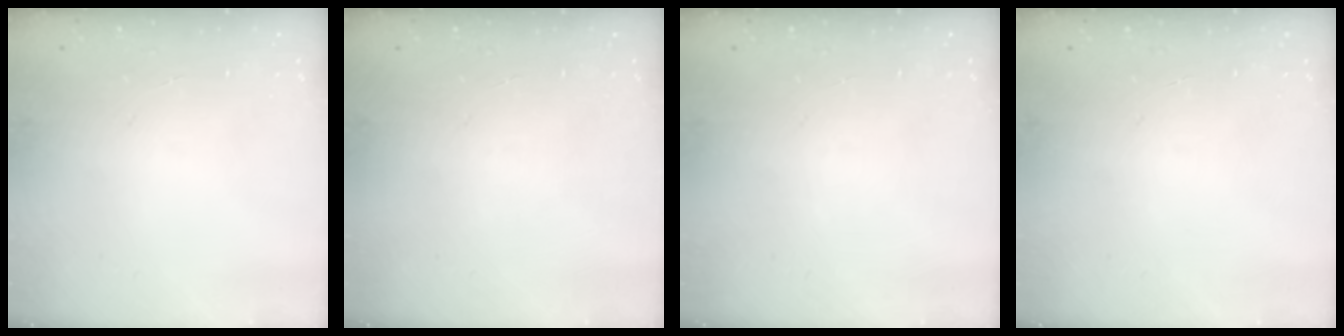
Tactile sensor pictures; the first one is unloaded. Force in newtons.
{"total": 0.0}
{"total": 0.0}
{"total": 0.0}